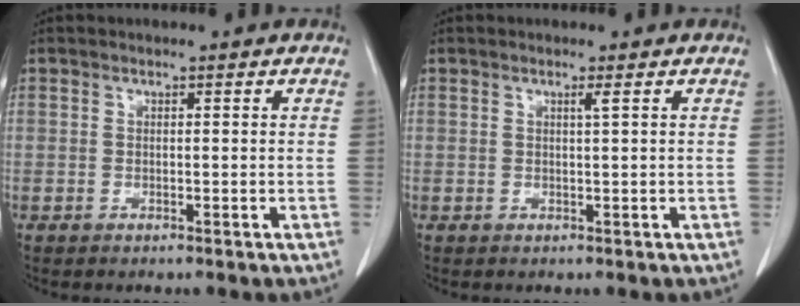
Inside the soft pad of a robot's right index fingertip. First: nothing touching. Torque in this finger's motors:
{"motor_torque": [-0.03, 0.03, -0.01, 0.02]}